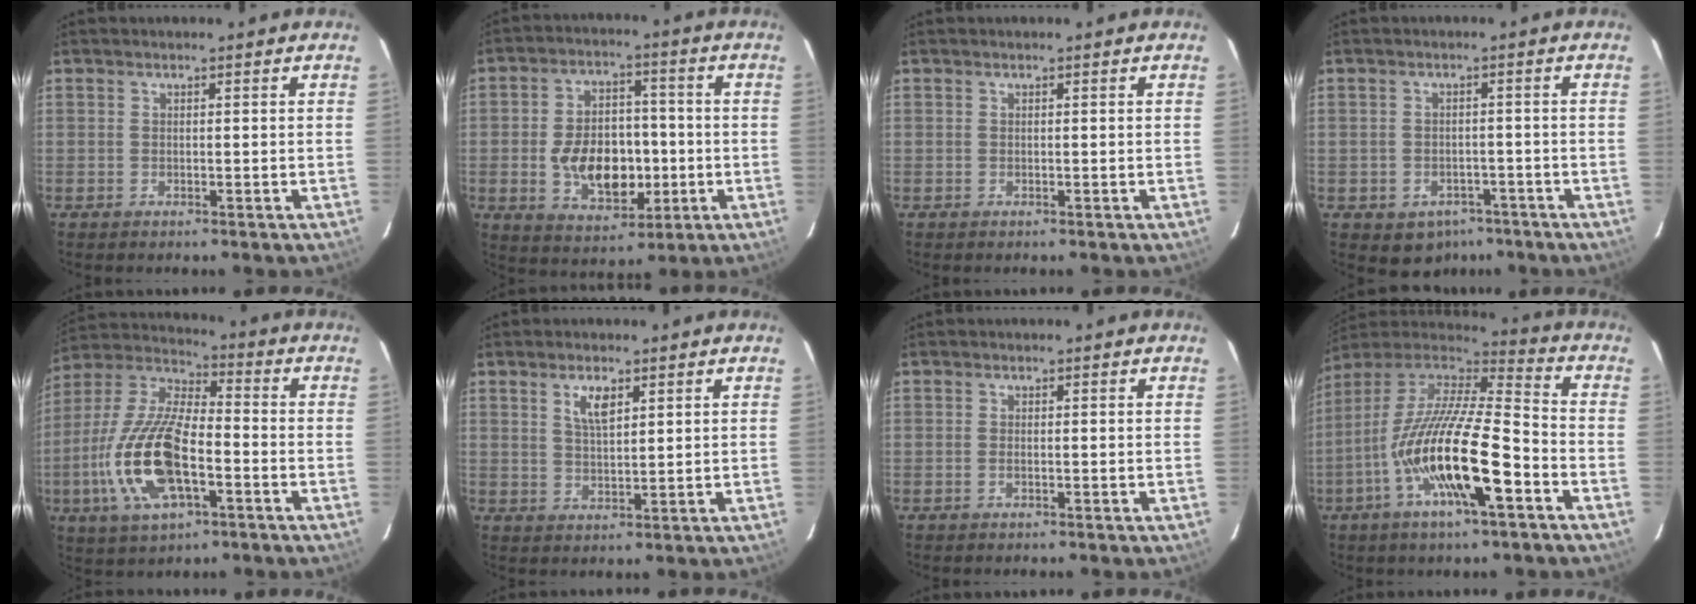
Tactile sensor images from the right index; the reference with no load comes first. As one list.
[{"total": 13.3, "force": [-2.3, 8.6, 9.9], "torque": [-0.190, 0.010, -0.020]}, {"total": 0.0}, {"total": 6.0, "force": [-3.7, 4.5, 1.6], "torque": [-0.036, 0.014, -0.034]}, {"total": 18.7, "force": [-5.5, 7.5, 16.2], "torque": [-0.348, -0.009, -0.106]}, {"total": 4.3, "force": [2.2, 1.7, 3.3], "torque": [-0.059, 0.002, 0.041]}, {"total": 0.6, "force": [-0.3, 0.1, 0.5], "torque": [-0.011, 0.000, -0.005]}, {"total": 20.8, "force": [-8.3, 4.7, 18.5], "torque": [-0.336, -0.034, -0.160]}]